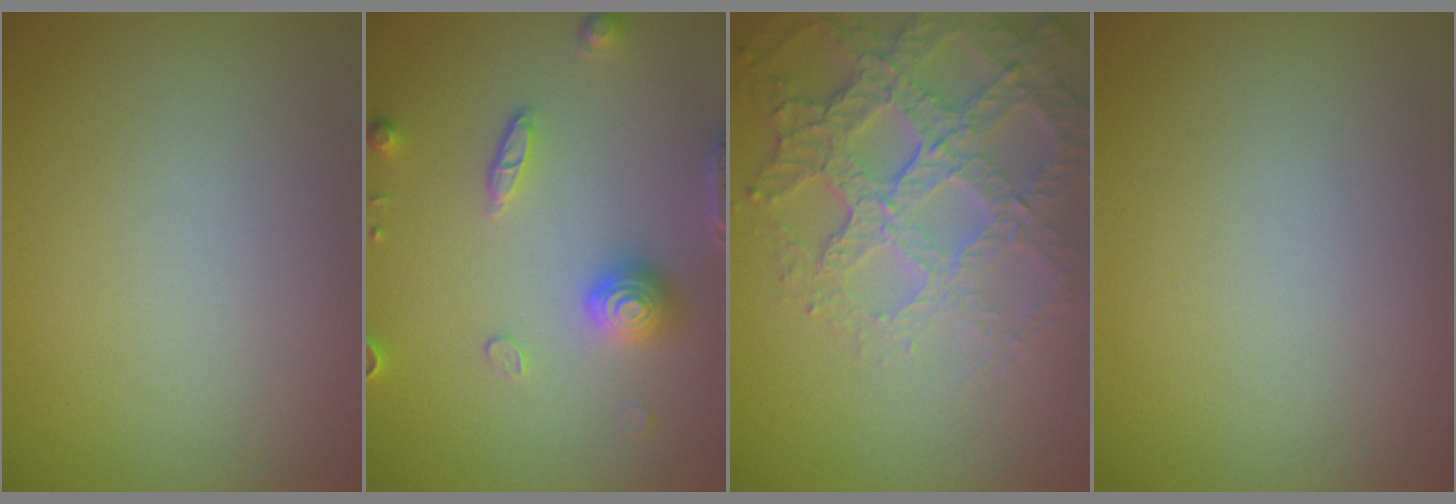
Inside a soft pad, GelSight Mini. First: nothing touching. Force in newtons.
{"total": 3.9, "press": 3.4, "slide": 1.9}
{"total": 7.6, "press": 5.3, "slide": 5.4}
{"total": 0.0}